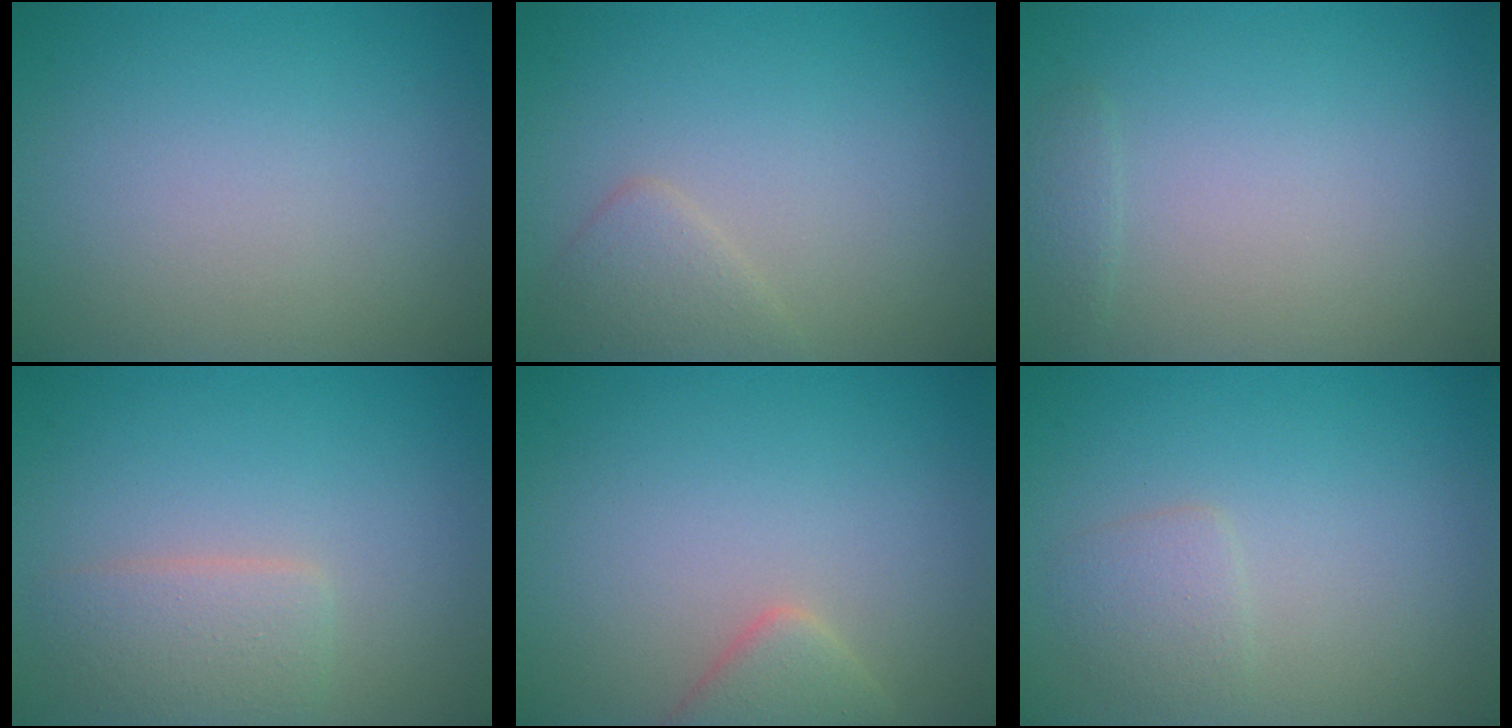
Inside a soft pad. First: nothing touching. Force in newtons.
{"total": 1.8, "press": 1.8, "slide": 0.0}
{"total": 0.8, "press": 0.8, "slide": 0.1}
{"total": 2.6, "press": 2.6, "slide": 0.1}
{"total": 2.5, "press": 2.5, "slide": 0.2}
{"total": 1.5, "press": 1.5, "slide": 0.1}